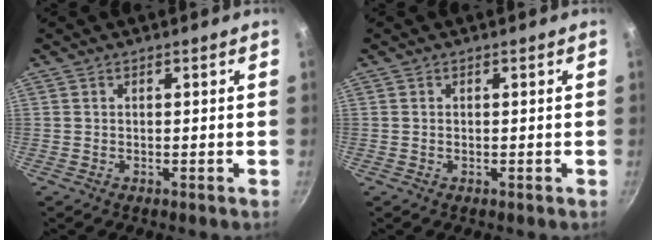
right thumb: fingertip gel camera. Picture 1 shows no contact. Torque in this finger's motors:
{"motor_torque": [-0.37, 0.18, -0.31, 0.22, 0.02]}